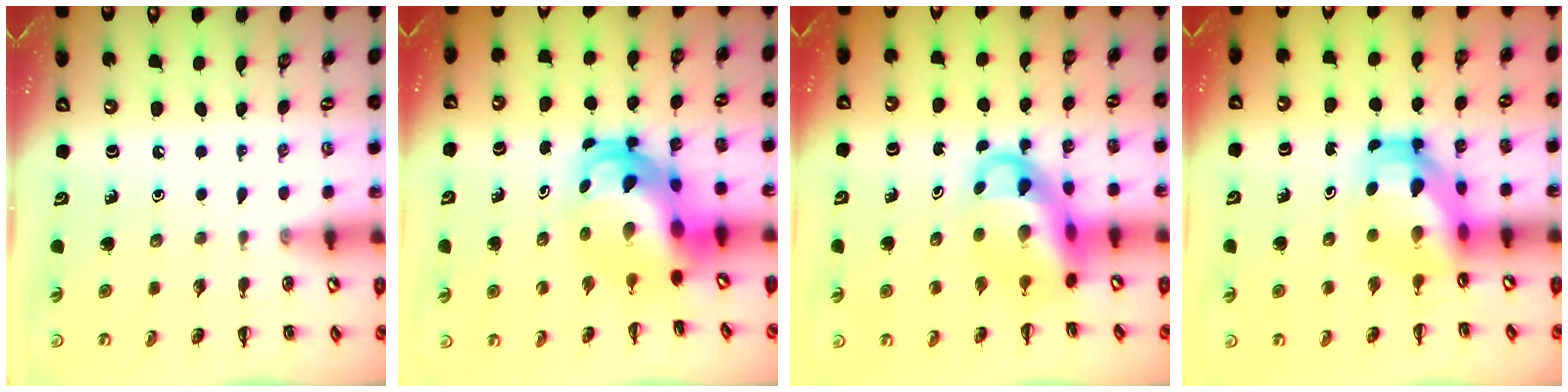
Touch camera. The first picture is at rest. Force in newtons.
{"total": 7.7, "press": 7.4, "slide": 2.3}
{"total": 9.0, "press": 8.7, "slide": 2.4}
{"total": 5.5, "press": 5.3, "slide": 1.6}